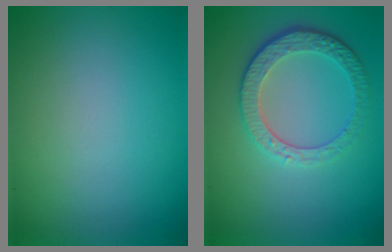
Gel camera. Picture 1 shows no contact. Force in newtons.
{"total": 3.9, "press": 3.1, "slide": 2.4}